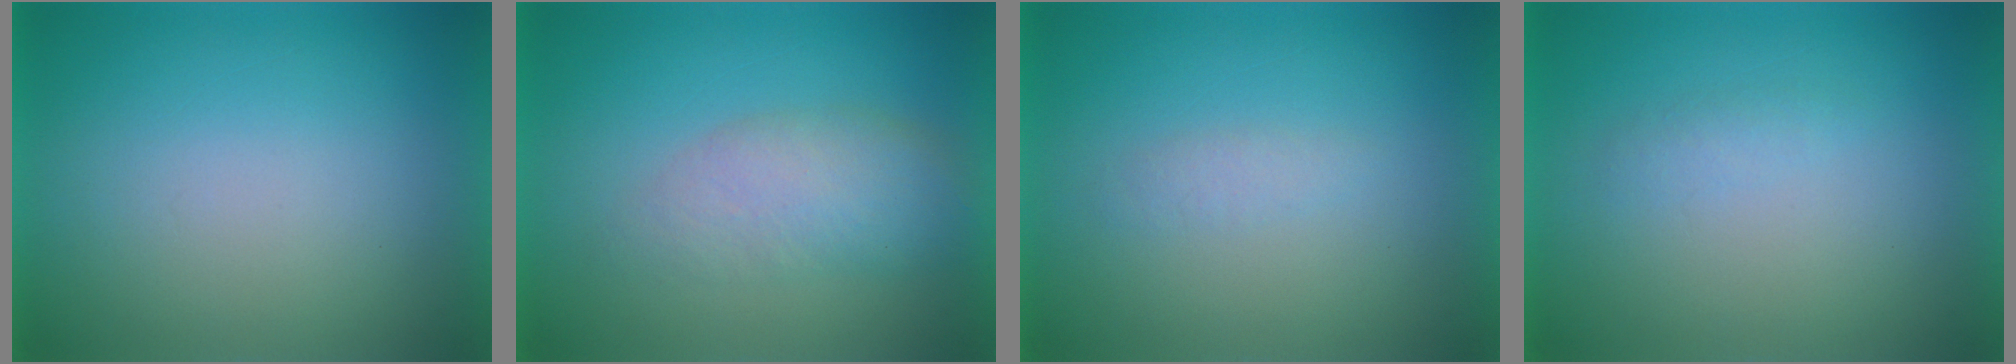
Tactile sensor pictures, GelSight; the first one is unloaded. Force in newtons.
{"total": 4.4}
{"total": 1.3}
{"total": 1.1}